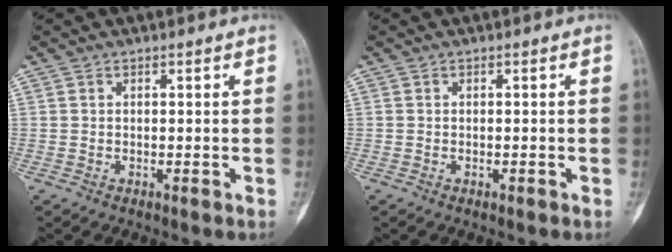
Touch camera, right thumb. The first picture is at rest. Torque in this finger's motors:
{"motor_torque": [-0.55, 0.28, 0.24, -0.03, -0.01]}